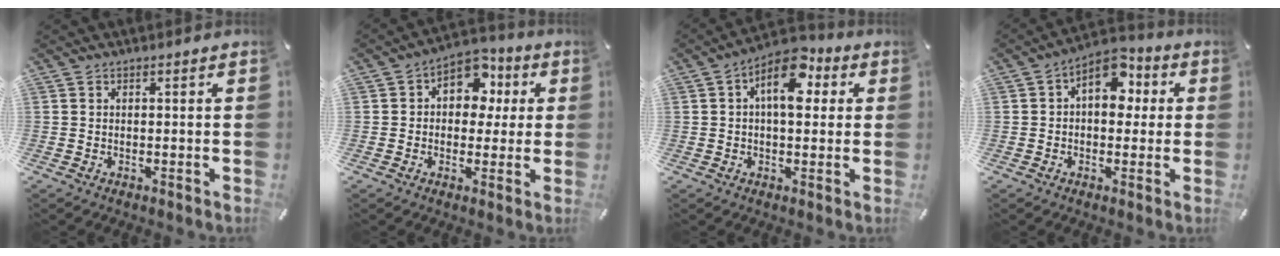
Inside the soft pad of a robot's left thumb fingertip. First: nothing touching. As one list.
[{"total": 9.0, "force": [2.4, 7.2, 4.9], "torque": [-0.069, -0.009, 0.042]}, {"total": 10.7, "force": [3.4, 5.8, 8.3], "torque": [-0.111, -0.010, 0.057]}, {"total": 9.1, "force": [2.8, 5.9, 6.3], "torque": [-0.077, -0.015, 0.045]}]